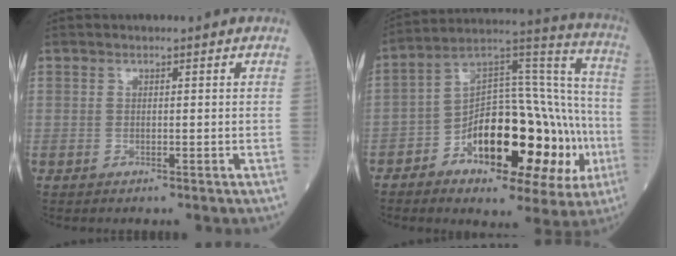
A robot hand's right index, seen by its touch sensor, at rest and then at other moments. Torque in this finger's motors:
{"motor_torque": [1.18, -0.90, 1.06, 0.21]}